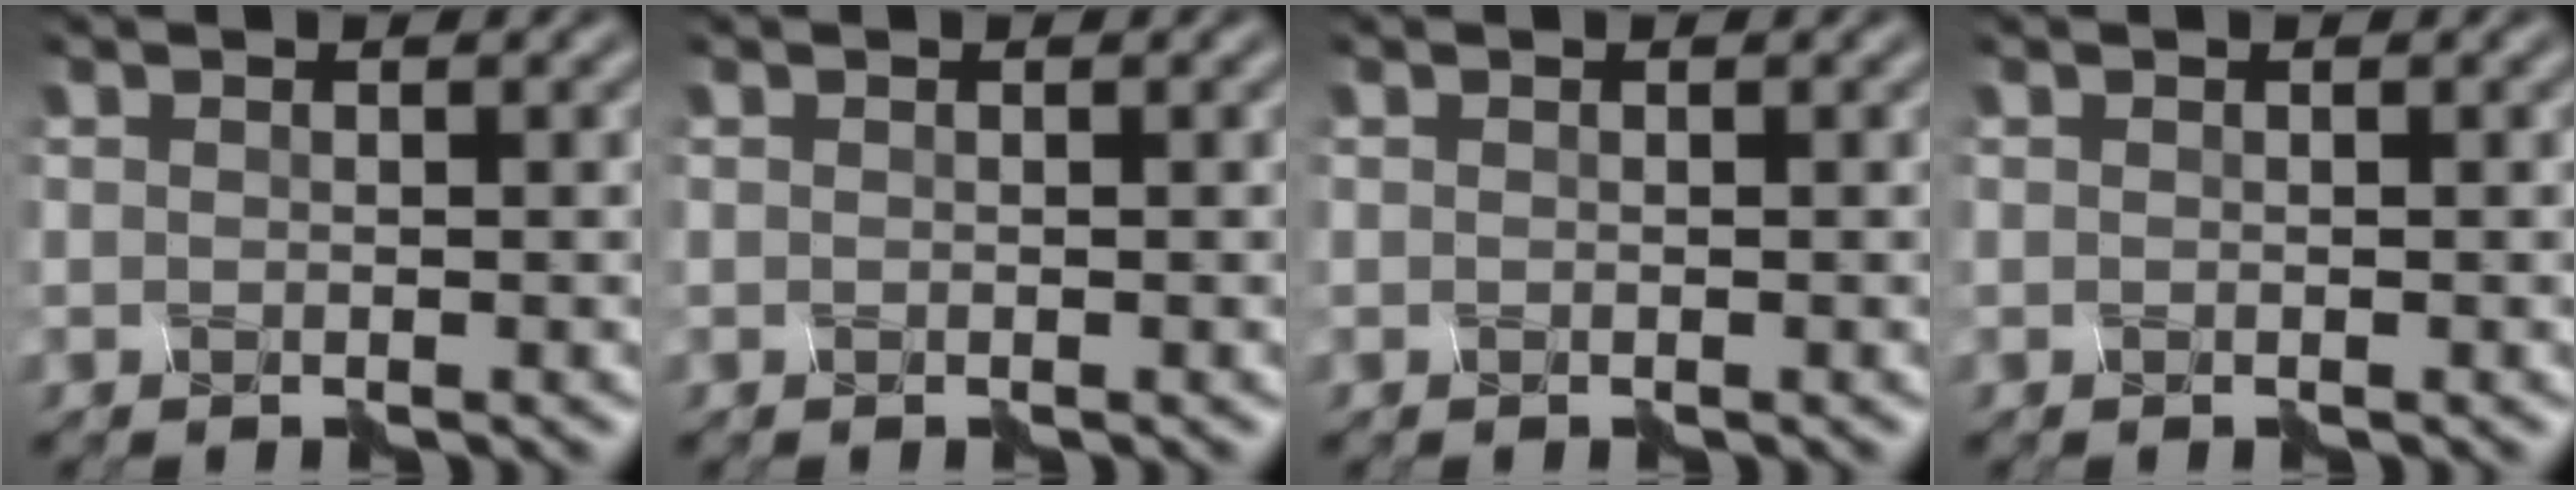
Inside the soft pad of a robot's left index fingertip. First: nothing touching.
{"total": 0.0}
{"total": 0.0}
{"total": 0.0}